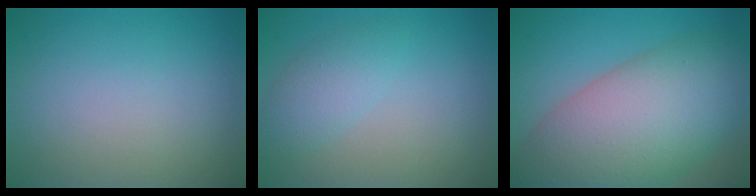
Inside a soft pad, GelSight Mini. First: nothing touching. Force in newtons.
{"total": 2.5, "press": 2.5, "slide": 0.1}
{"total": 13.2, "press": 13.2, "slide": 0.6}